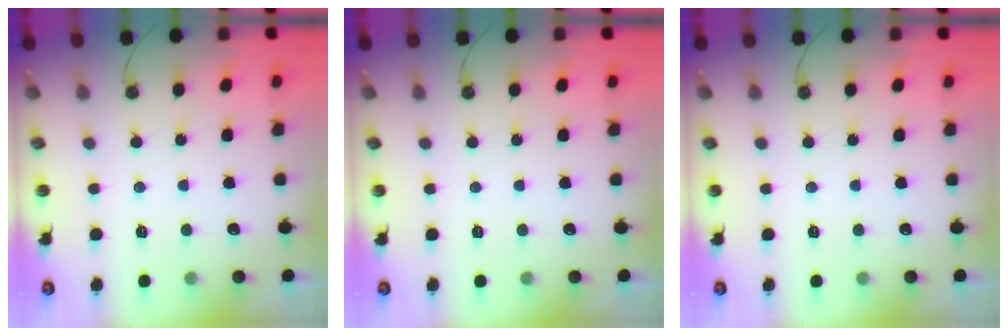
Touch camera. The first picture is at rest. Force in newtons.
{"total": 0.0}
{"total": 0.0}